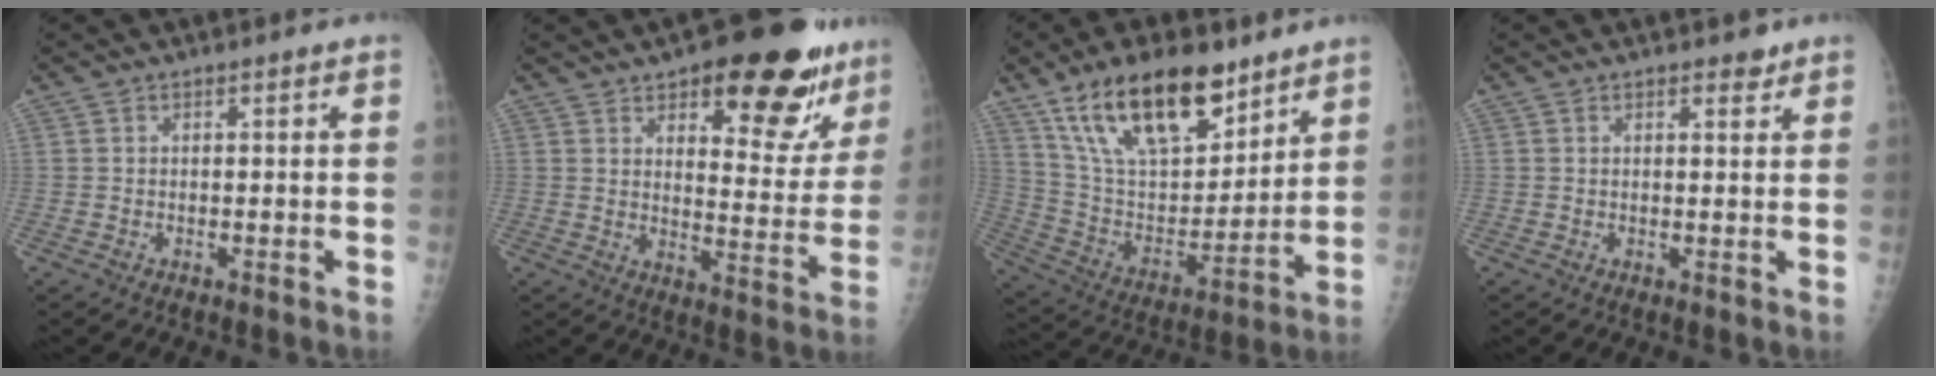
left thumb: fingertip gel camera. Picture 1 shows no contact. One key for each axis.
{"total": 19.8, "fx": 12.3, "fy": 8.3, "fz": 13.1, "tx": -0.109, "ty": -0.058, "tz": 0.168}
{"total": 21.9, "fx": 14.2, "fy": 9.7, "fz": 13.5, "tx": -0.194, "ty": -0.054, "tz": 0.264}
{"total": 2.1, "fx": 1.6, "fy": 0.9, "fz": 1.0, "tx": -0.001, "ty": -0.008, "tz": 0.019}